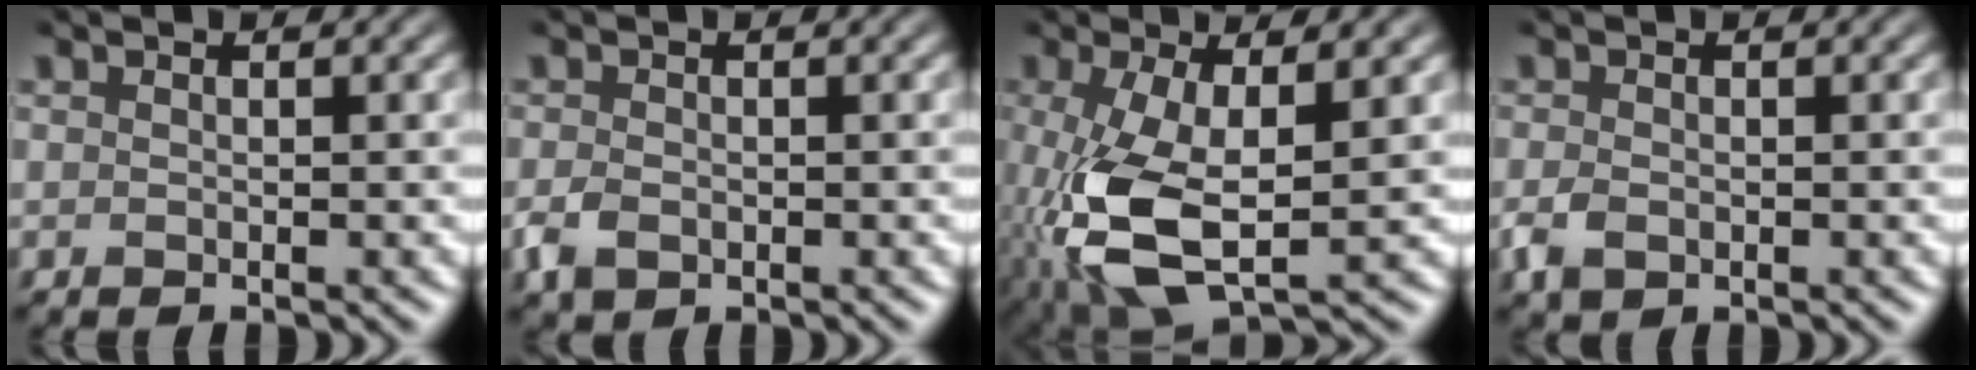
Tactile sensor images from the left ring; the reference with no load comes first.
{"total": 1.9, "force": [-0.7, 1.3, 1.2], "torque": [-0.027, -0.005, -0.014]}
{"total": 7.9, "force": [-1.2, 3.4, 7.1], "torque": [-0.165, -0.011, -0.022]}
{"total": 1.8, "force": [-0.6, 1.2, 1.2], "torque": [-0.028, -0.006, -0.012]}